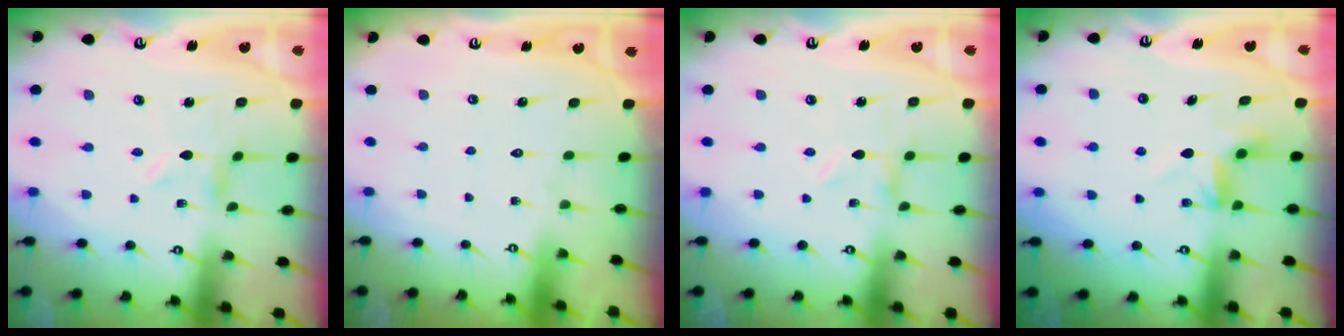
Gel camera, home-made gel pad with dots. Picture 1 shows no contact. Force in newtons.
{"total": 1.7, "press": 1.6, "slide": 0.1}
{"total": 0.0}
{"total": 5.0, "press": 5.0, "slide": 0.4}